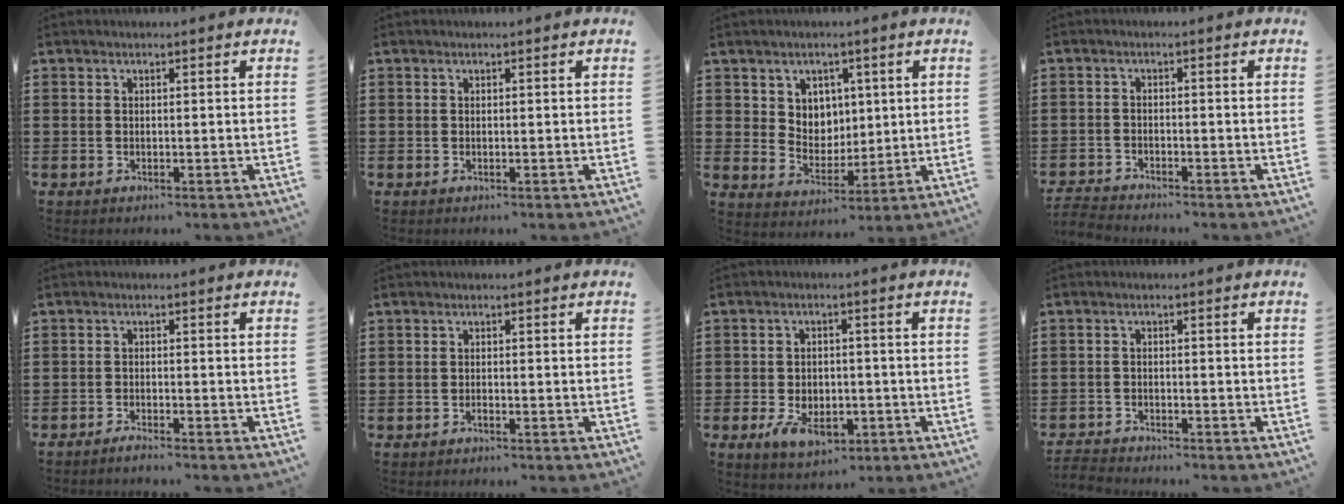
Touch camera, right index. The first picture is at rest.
{"total": 0.0}
{"total": 5.2, "force": [2.6, 4.4, 0.6], "torque": [-0.030, 0.001, 0.046]}
{"total": 2.4, "force": [-2.4, 0.1, -0.1], "torque": [-0.012, -0.004, -0.054]}
{"total": 1.4, "force": [-1.4, -0.1, 0.2], "torque": [-0.005, 0.001, -0.027]}
{"total": 0.5, "force": [-0.5, 0.0, 0.2], "torque": [-0.006, -0.002, -0.009]}
{"total": 5.6, "force": [-2.2, 3.4, 3.9], "torque": [-0.076, -0.001, -0.044]}
{"total": 1.9, "force": [-1.9, 0.2, -0.2], "torque": [-0.004, 0.002, -0.042]}